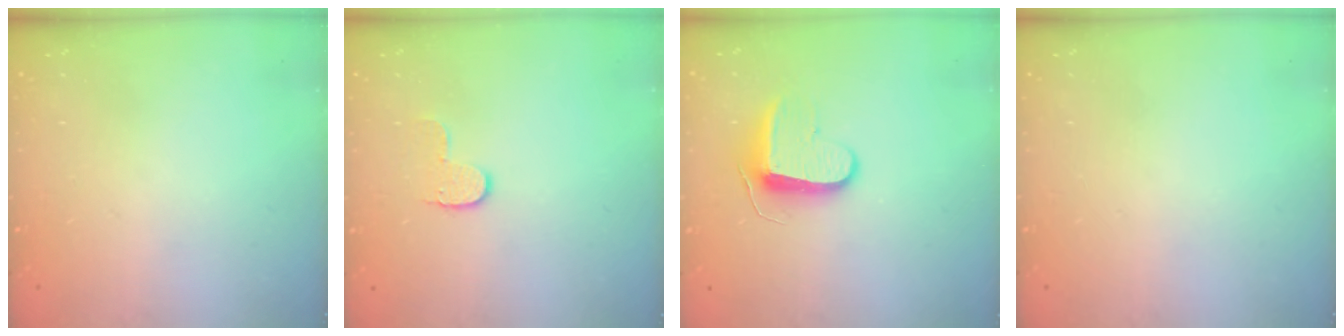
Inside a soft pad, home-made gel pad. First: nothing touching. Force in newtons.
{"total": 5.2, "press": 5.1, "slide": 0.6}
{"total": 9.4, "press": 9.4, "slide": 0.2}
{"total": 0.0}